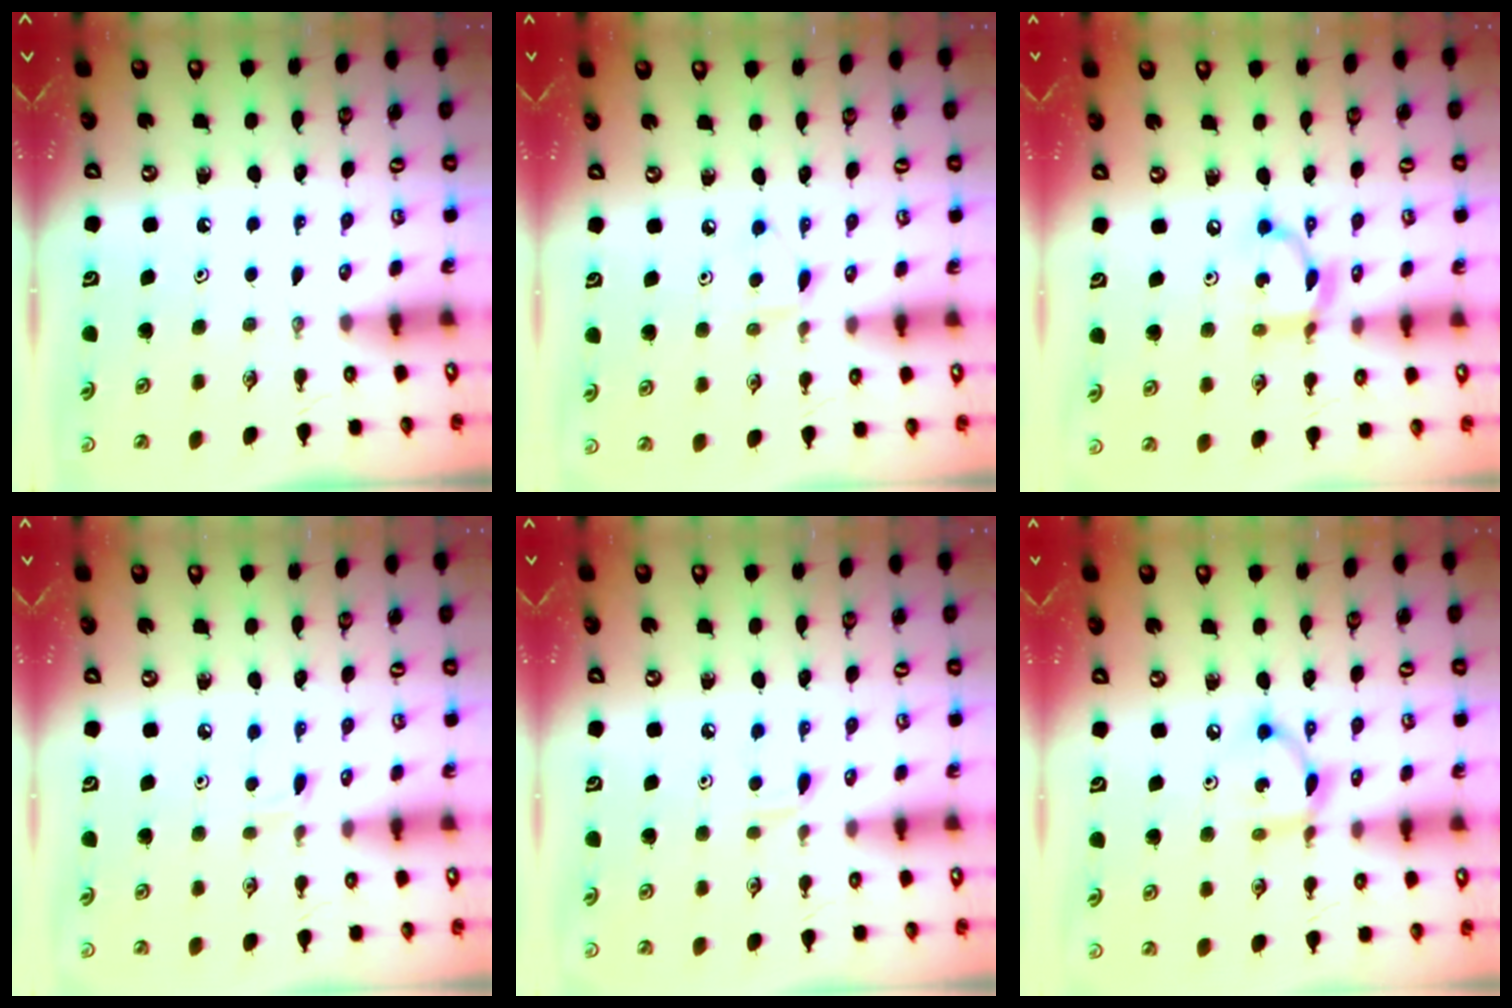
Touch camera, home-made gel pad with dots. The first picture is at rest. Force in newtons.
{"total": 5.6, "press": 5.5, "slide": 0.7}
{"total": 9.8, "press": 9.8, "slide": 0.5}
{"total": 1.9, "press": 1.9, "slide": 0.2}
{"total": 4.4, "press": 4.4, "slide": 0.6}
{"total": 8.6, "press": 8.6, "slide": 0.4}